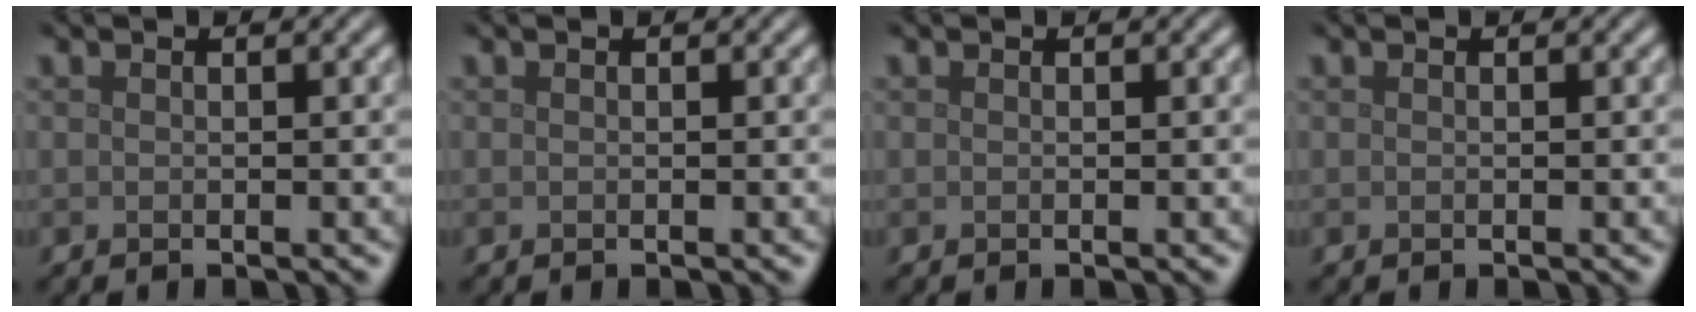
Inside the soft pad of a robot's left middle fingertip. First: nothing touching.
{"total": 0.0}
{"total": 0.0}
{"total": 0.0}